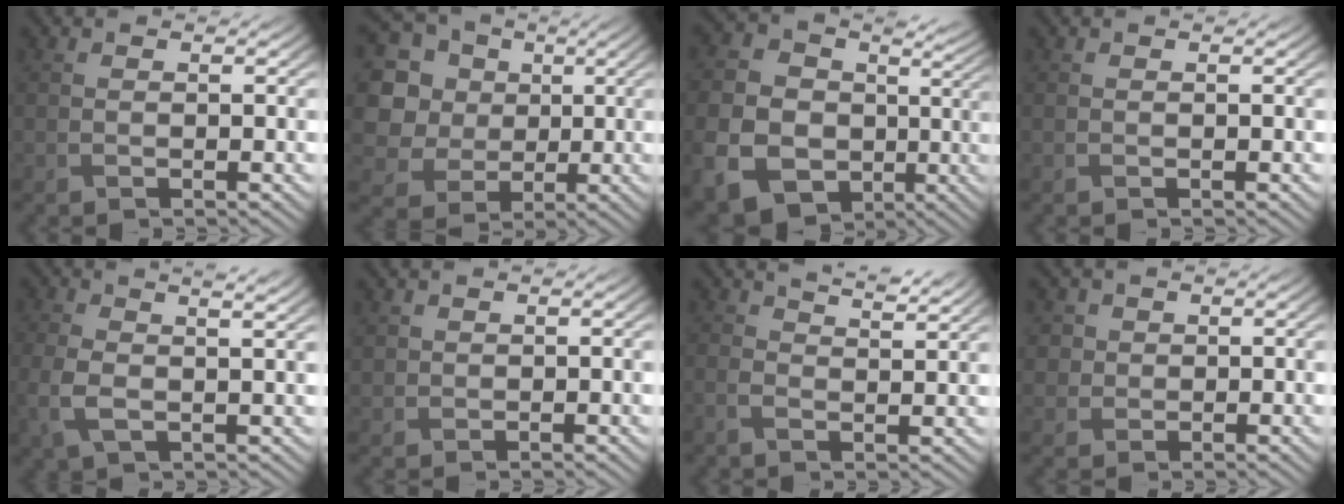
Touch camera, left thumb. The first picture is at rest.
{"total": 12.4, "force": [3.3, 10.7, 5.2], "torque": [-0.211, 0.029, 0.072]}
{"total": 14.2, "force": [-0.8, 12.2, 7.1], "torque": [-0.226, -0.044, -0.003]}
{"total": 0.0}
{"total": 5.8, "force": [0.8, 2.5, 5.2], "torque": [-0.118, -0.002, 0.010]}
{"total": 1.1, "force": [0.6, 0.9, 0.1], "torque": [-0.004, -0.004, 0.016]}
{"total": 3.6, "force": [2.4, 1.0, 2.5], "torque": [-0.055, 0.009, 0.040]}
{"total": 2.8, "force": [0.9, 2.6, 0.6], "torque": [-0.027, -0.005, 0.027]}